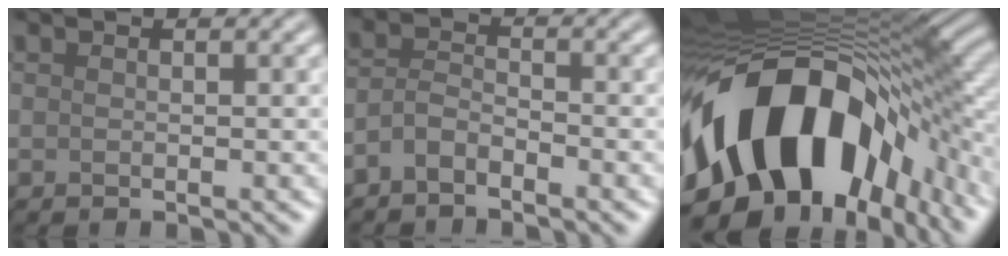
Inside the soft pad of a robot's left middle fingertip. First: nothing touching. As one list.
[{"total": 2.2, "force": [-1.7, 0.9, 1.1], "torque": [-0.024, 0.009, -0.044]}, {"total": 17.1, "force": [-5.1, 9.9, 12.9], "torque": [-0.229, -0.009, -0.082]}]